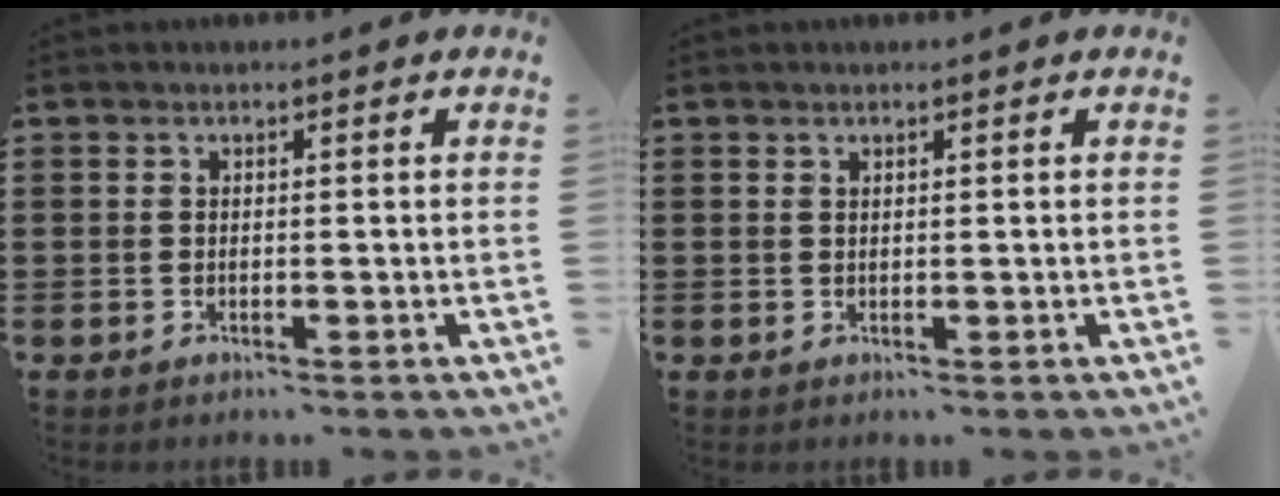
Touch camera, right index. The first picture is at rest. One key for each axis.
{"total": 0.5, "fx": 0.4, "fy": 0.3, "fz": 0.2, "tx": -0.006, "ty": 0.000, "tz": 0.008}